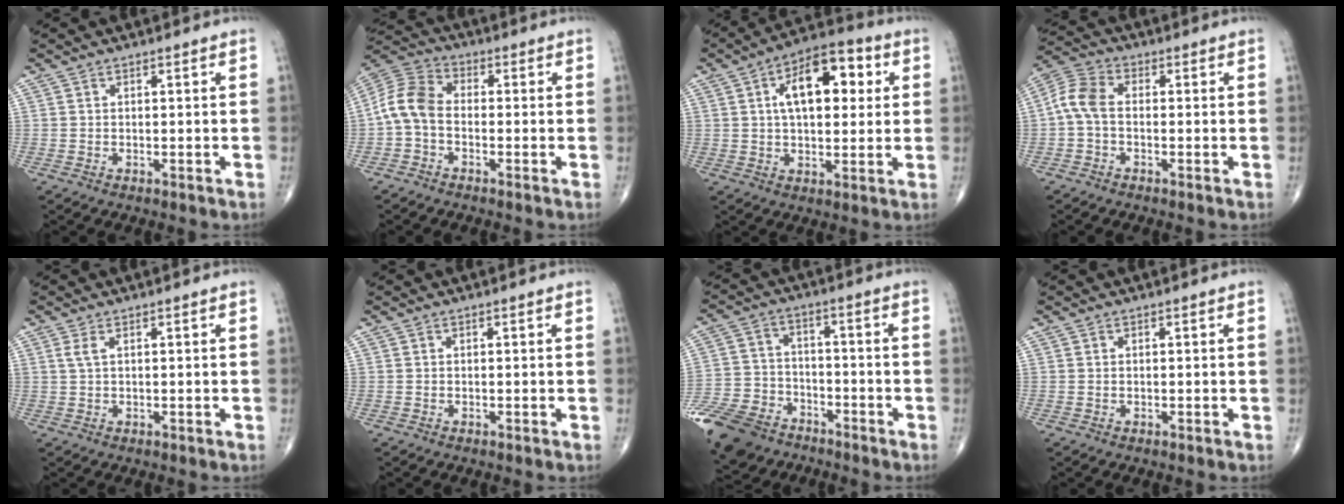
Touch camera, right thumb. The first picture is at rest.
{"total": 8.0, "force": [-1.4, 5.3, 5.8], "torque": [-0.113, 0.026, -0.045]}
{"total": 14.5, "force": [3.7, 7.5, 11.9], "torque": [-0.153, 0.014, 0.051]}
{"total": 6.3, "force": [-0.6, 3.9, 4.9], "torque": [-0.102, 0.019, -0.026]}
{"total": 1.6, "force": [0.7, 0.6, 1.3], "torque": [-0.036, 0.006, 0.019]}
{"total": 0.0}
{"total": 16.1, "force": [-10.7, 10.1, 6.4], "torque": [-0.137, 0.033, -0.193]}
{"total": 0.0}